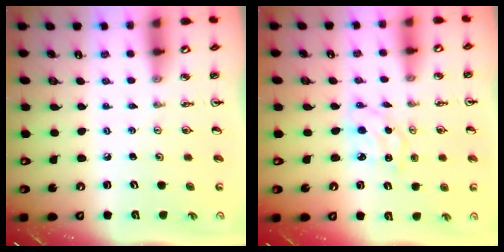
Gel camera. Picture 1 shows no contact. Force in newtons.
{"total": 2.5, "press": 2.5, "slide": 0.3}